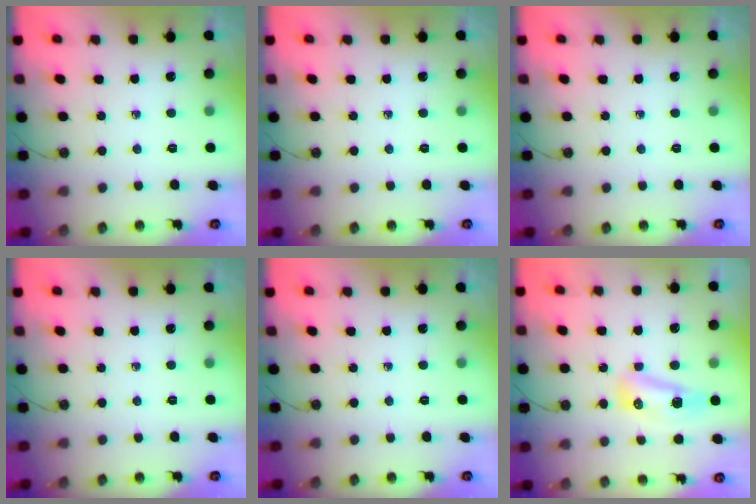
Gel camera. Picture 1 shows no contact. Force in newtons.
{"total": 0.0}
{"total": 0.0}
{"total": 0.0}
{"total": 0.0}
{"total": 9.4, "press": 8.9, "slide": 3.1}